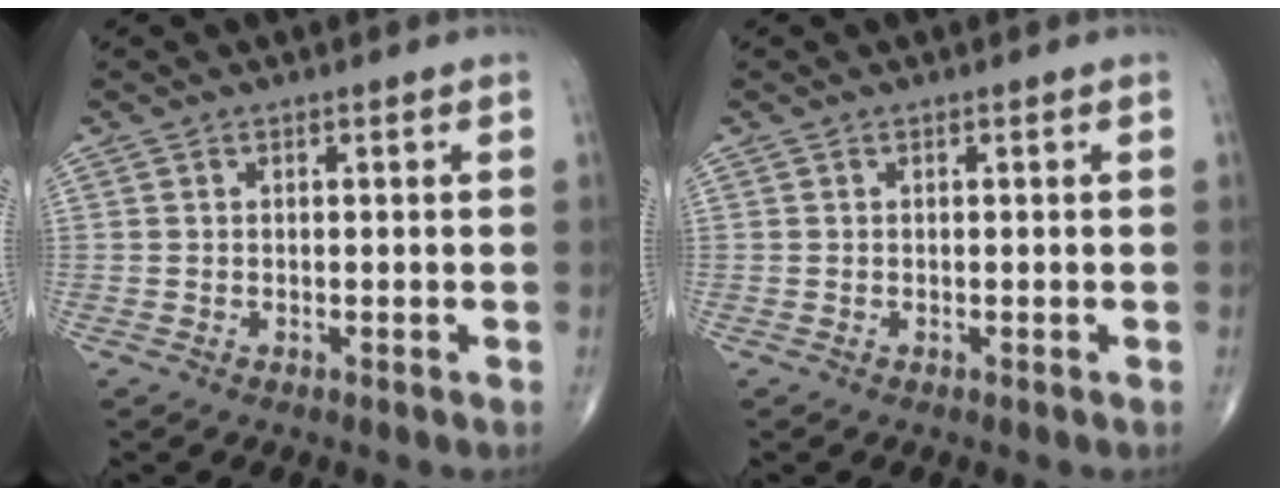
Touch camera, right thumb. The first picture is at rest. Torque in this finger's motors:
{"motor_torque": [0.48, 0.15, 0.17, 0.05, 0.01]}